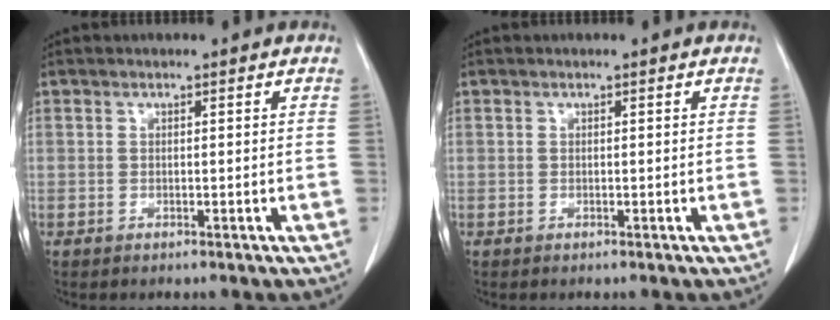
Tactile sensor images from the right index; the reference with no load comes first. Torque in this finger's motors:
{"motor_torque": [0.00, 0.00, 0.00, 0.00]}